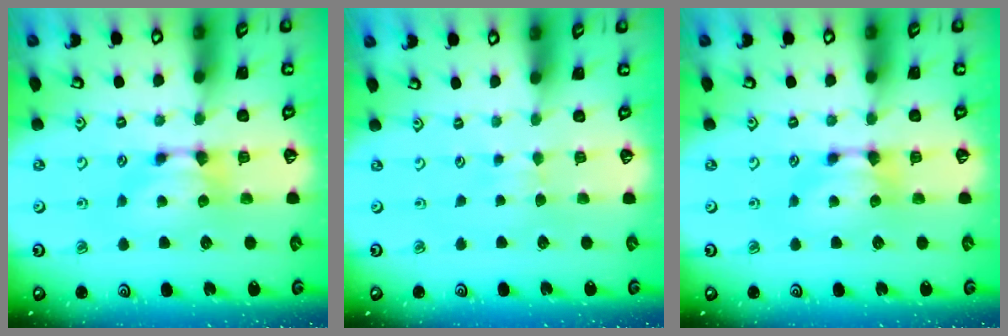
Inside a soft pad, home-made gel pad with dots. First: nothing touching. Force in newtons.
{"total": 2.5, "press": 2.5, "slide": 0.3}
{"total": 0.0}